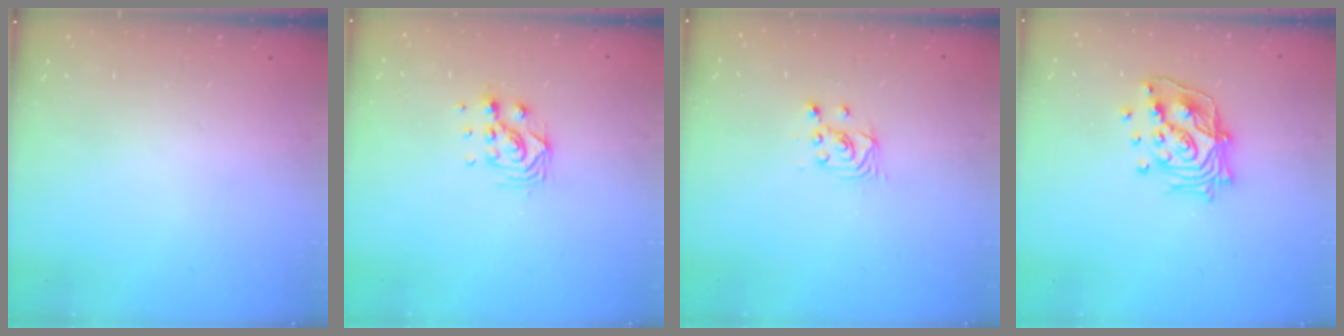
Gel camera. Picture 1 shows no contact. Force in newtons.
{"total": 7.8, "press": 7.8, "slide": 0.7}
{"total": 2.2, "press": 2.2, "slide": 0.3}
{"total": 15.3, "press": 15.2, "slide": 1.1}